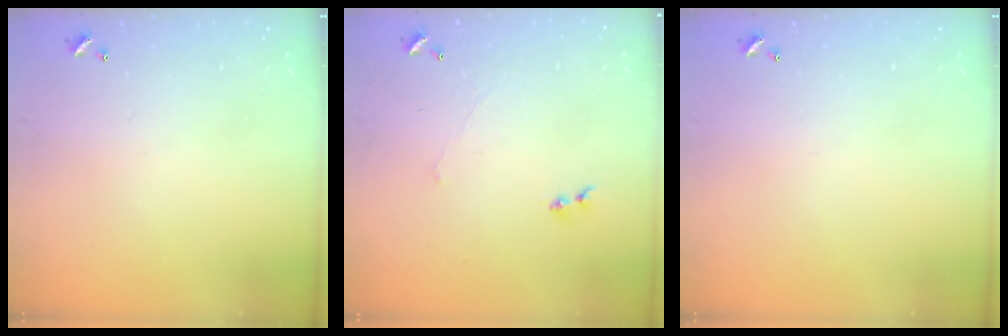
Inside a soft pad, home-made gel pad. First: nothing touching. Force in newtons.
{"total": 0.7, "press": 0.1, "slide": 0.7}
{"total": 0.0}